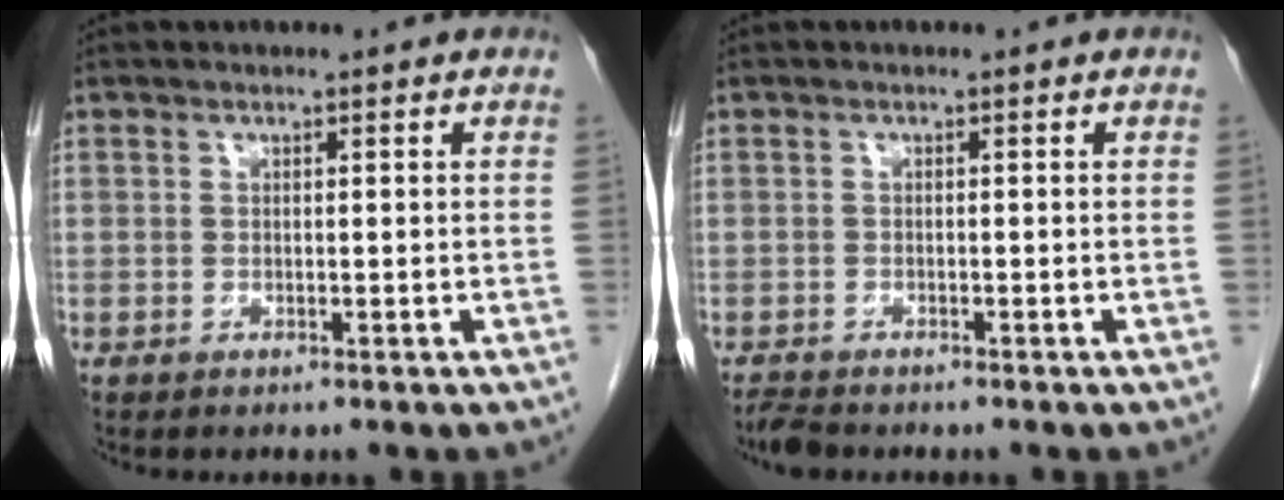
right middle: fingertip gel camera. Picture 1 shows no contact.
{"total": 2.6, "force": [-2.3, 0.6, 0.9], "torque": [-0.022, -0.008, -0.039]}